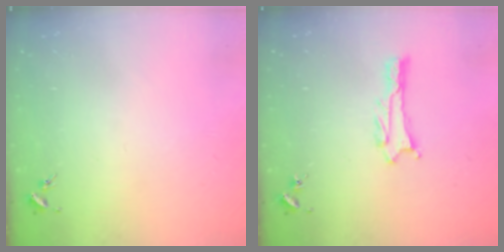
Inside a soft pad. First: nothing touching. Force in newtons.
{"total": 1.1, "press": 1.1, "slide": 0.1}